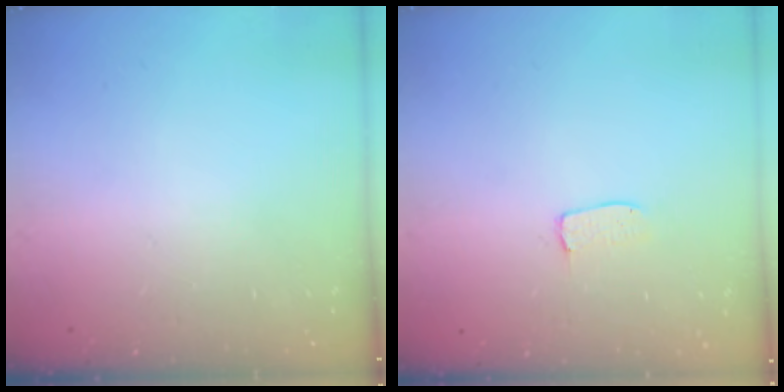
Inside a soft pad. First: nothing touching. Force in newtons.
{"total": 3.5, "press": 3.4, "slide": 0.2}